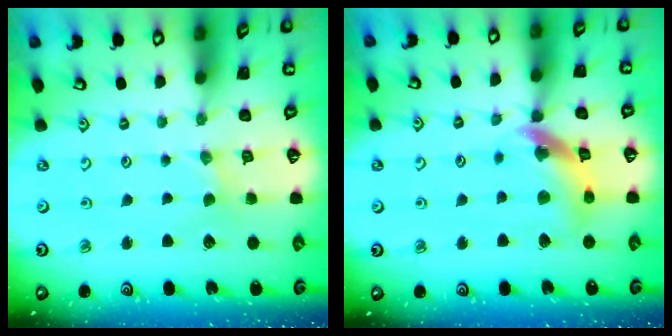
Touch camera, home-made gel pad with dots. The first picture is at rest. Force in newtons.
{"total": 14.3, "press": 14.2, "slide": 1.6}